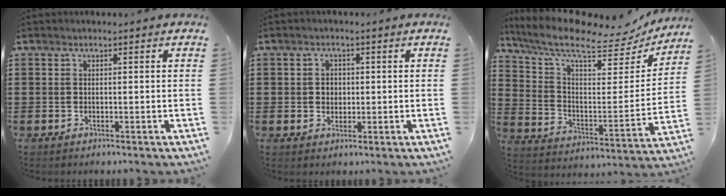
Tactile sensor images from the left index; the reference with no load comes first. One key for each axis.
{"total": 2.0, "fx": 0.3, "fy": 1.8, "fz": 1.0, "tx": -0.025, "ty": 0.009, "tz": 0.002}
{"total": 10.7, "fx": 8.4, "fy": 2.5, "fz": 6.1, "tx": -0.142, "ty": -0.053, "tz": 0.140}